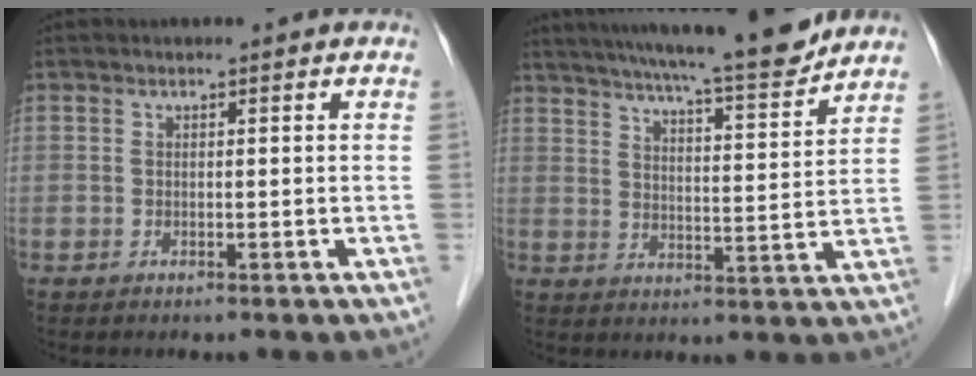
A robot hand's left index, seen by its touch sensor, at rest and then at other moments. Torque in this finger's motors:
{"motor_torque": [0.98, -1.10, 0.65, 0.15]}